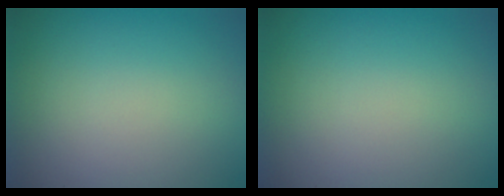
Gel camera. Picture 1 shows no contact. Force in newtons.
{"total": 0.0}